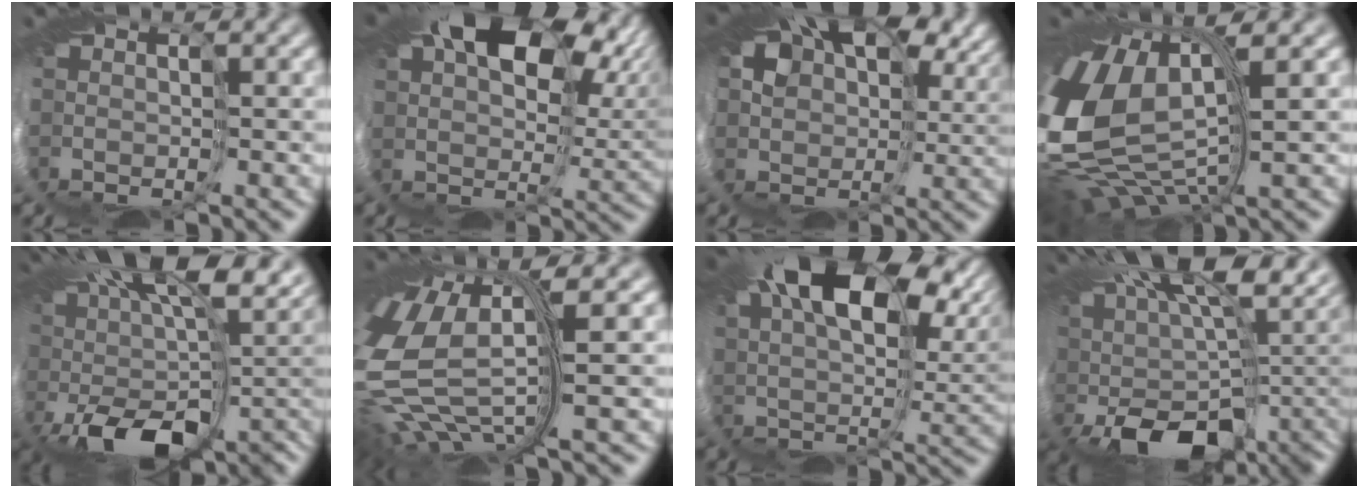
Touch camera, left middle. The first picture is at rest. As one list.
[{"total": 14.9, "force": [7.5, 8.3, 9.8], "torque": [-0.153, 0.038, 0.129]}, {"total": 15.3, "force": [7.4, 10.6, 8.1], "torque": [-0.191, 0.038, 0.137]}, {"total": 12.8, "force": [1.3, 7.0, 10.6], "torque": [-0.258, -0.014, 0.031]}, {"total": 13.3, "force": [0.2, 7.2, 11.2], "torque": [-0.161, -0.027, 0.034]}, {"total": 9.9, "force": [1.4, 4.5, 8.7], "torque": [-0.250, -0.015, 0.038]}, {"total": 14.4, "force": [6.9, 6.9, 10.6], "torque": [-0.168, 0.036, 0.103]}, {"total": 12.7, "force": [1.2, 7.4, 10.3], "torque": [-0.142, -0.014, 0.052]}]